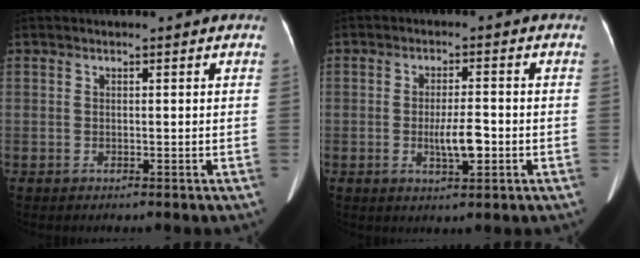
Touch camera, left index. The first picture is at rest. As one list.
[{"total": 4.7, "force": [-1.3, 1.2, 4.4], "torque": [-0.080, -0.004, -0.021]}]